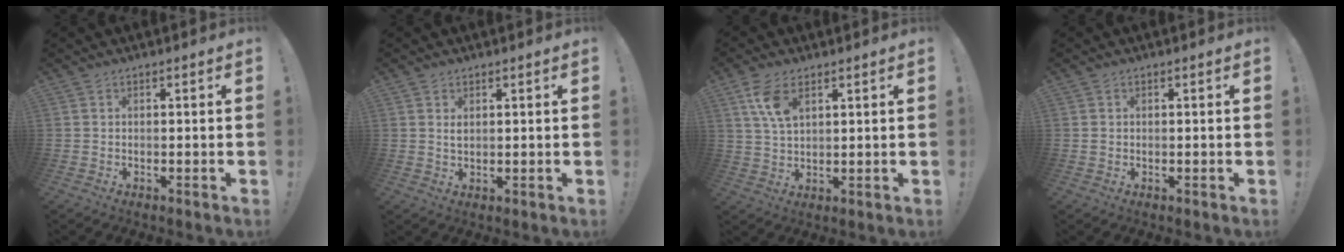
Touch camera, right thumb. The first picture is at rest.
{"total": 1.7, "force": [1.0, 0.9, 1.0], "torque": [-0.006, -0.006, 0.015]}
{"total": 7.9, "force": [4.0, 3.7, 5.7], "torque": [-0.107, -0.014, 0.074]}
{"total": 0.7, "force": [0.4, 0.6, 0.1], "torque": [-0.001, 0.003, 0.007]}